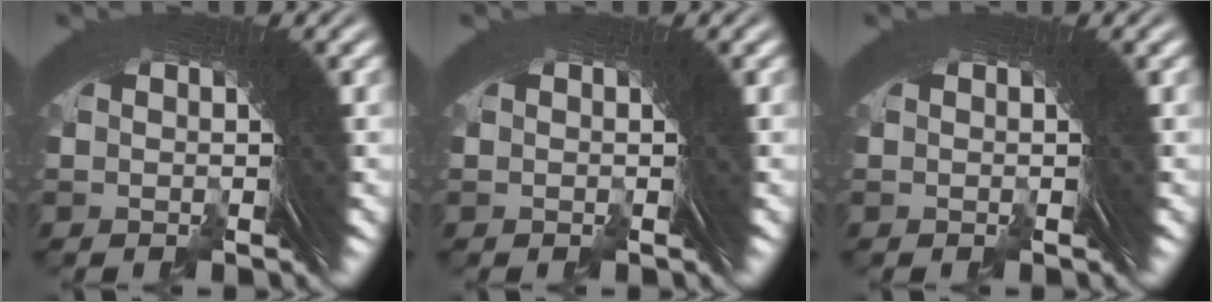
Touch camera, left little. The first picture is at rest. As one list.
[{"total": 0.0}, {"total": 0.0}]